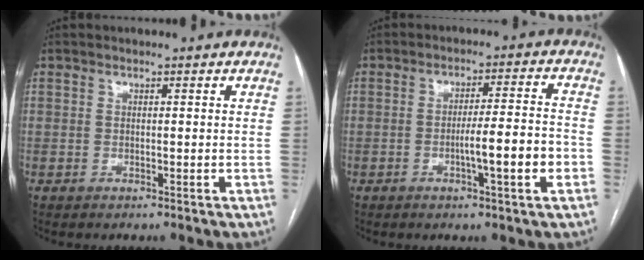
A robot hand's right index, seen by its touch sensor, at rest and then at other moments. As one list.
[{"total": 8.0, "force": [-2.4, 0.1, 7.6], "torque": [-0.116, 0.006, -0.037]}]